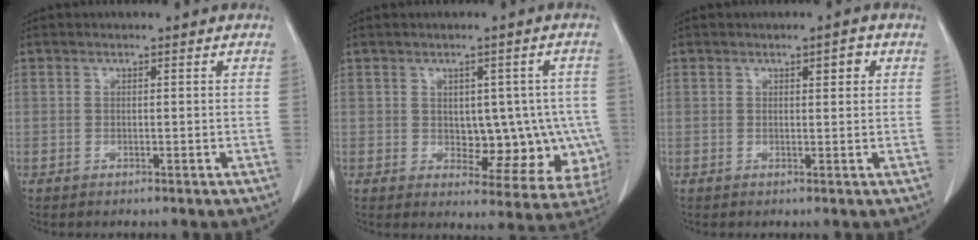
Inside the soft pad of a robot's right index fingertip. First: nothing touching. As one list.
[{"total": 10.2, "force": [-0.6, 6.3, 8.0], "torque": [-0.074, 0.017, 0.011]}, {"total": 1.8, "force": [0.8, 0.6, 1.5], "torque": [-0.021, 0.001, 0.010]}]